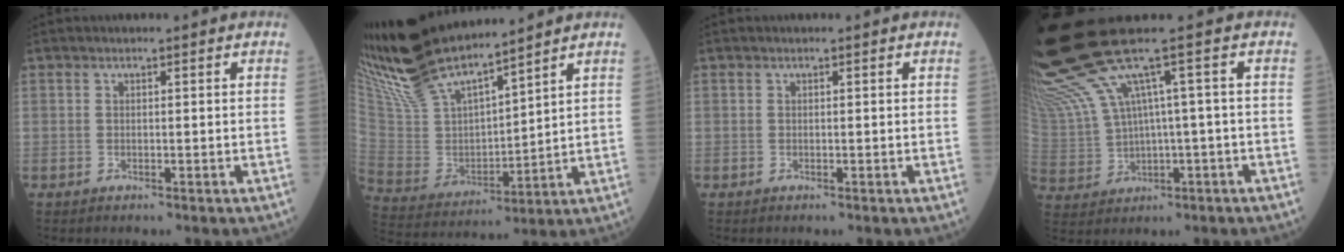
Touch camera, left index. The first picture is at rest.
{"total": 15.1, "force": [13.8, 2.0, 5.9], "torque": [-0.134, -0.001, 0.278]}
{"total": 0.0}
{"total": 11.3, "force": [6.4, 0.9, 9.3], "torque": [-0.217, 0.013, 0.142]}